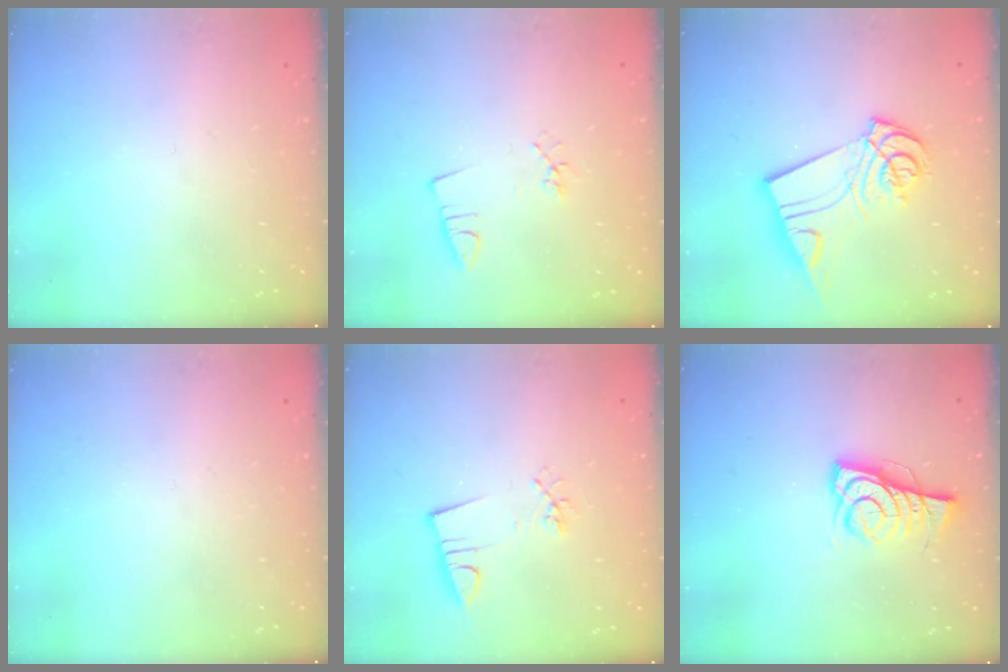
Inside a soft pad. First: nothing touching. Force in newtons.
{"total": 2.3, "press": 1.9, "slide": 1.4}
{"total": 12.1, "press": 12.0, "slide": 1.7}
{"total": 0.0}
{"total": 3.2, "press": 1.7, "slide": 2.6}
{"total": 7.0, "press": 7.0, "slide": 1.0}